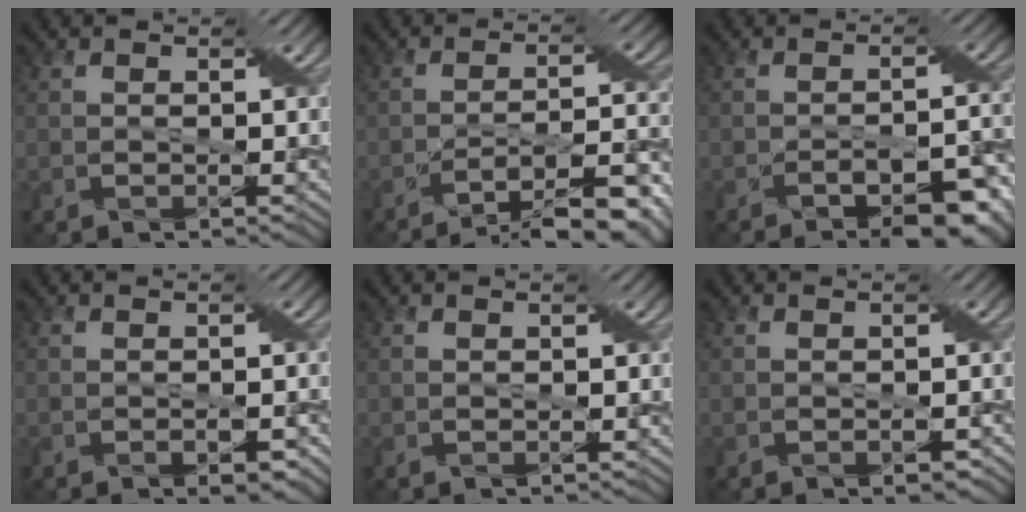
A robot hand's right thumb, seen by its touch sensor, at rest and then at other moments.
{"total": 11.6, "force": [-8.4, 2.2, 7.7], "torque": [-0.124, 0.006, -0.127]}
{"total": 8.9, "force": [-6.2, 2.8, 5.8], "torque": [-0.090, -0.011, -0.087]}
{"total": 2.1, "force": [-1.1, 0.9, 1.6], "torque": [-0.019, -0.002, -0.009]}
{"total": 0.0}
{"total": 1.0, "force": [-0.4, 0.6, 0.7], "torque": [-0.009, -0.003, -0.001]}